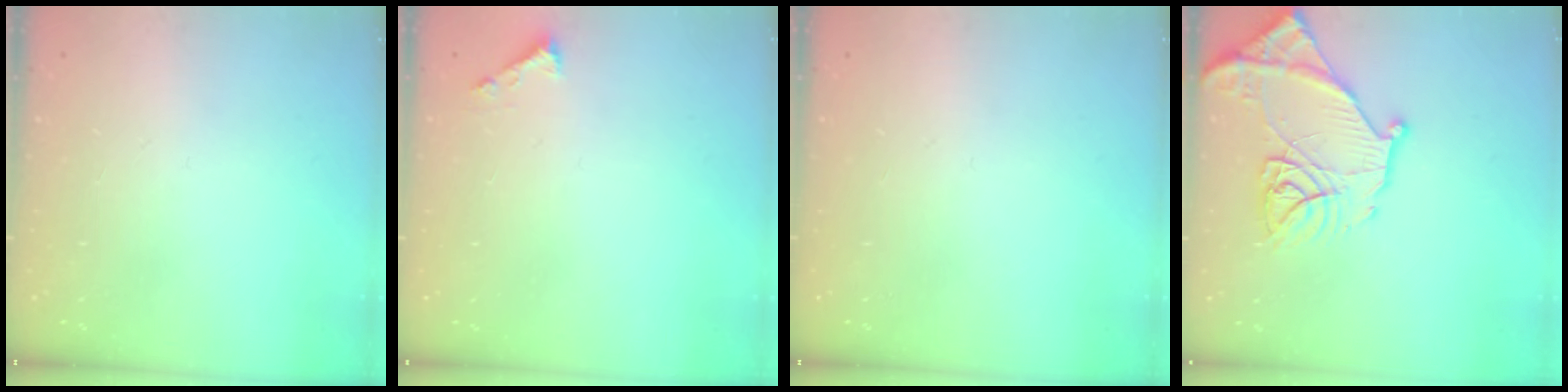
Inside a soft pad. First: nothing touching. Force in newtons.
{"total": 1.6, "press": 1.6, "slide": 0.1}
{"total": 0.0}
{"total": 17.5, "press": 17.4, "slide": 1.9}